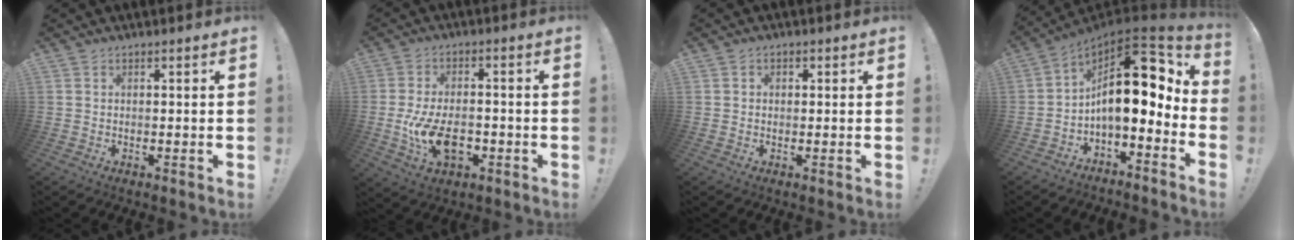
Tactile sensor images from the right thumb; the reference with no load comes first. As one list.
[{"total": 12.2, "force": [-3.8, 7.0, 9.3], "torque": [-0.169, 0.003, -0.064]}, {"total": 1.2, "force": [-0.1, 1.0, 0.5], "torque": [-0.001, 0.001, -0.003]}, {"total": 18.4, "force": [2.9, 8.6, 16.0], "torque": [-0.256, -0.017, 0.047]}]